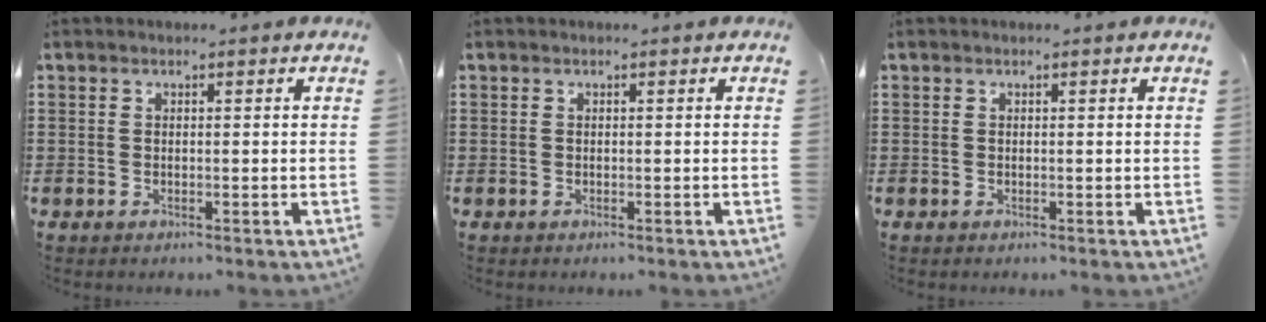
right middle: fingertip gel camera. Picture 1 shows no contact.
{"total": 0.0}
{"total": 0.0}